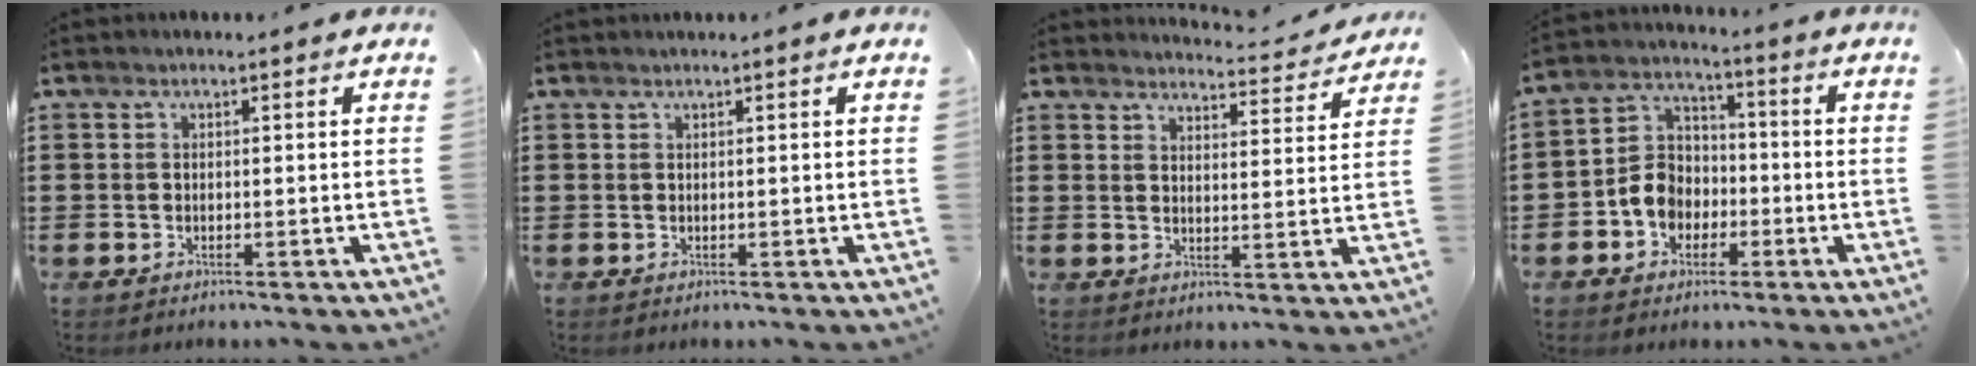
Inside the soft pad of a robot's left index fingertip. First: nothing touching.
{"total": 1.0, "force": [1.0, -0.2, 0.1], "torque": [-0.002, -0.003, 0.020]}
{"total": 3.7, "force": [3.7, -0.1, 0.3], "torque": [-0.007, -0.030, 0.060]}
{"total": 7.2, "force": [-2.6, 6.0, 2.8], "torque": [-0.082, 0.018, -0.054]}